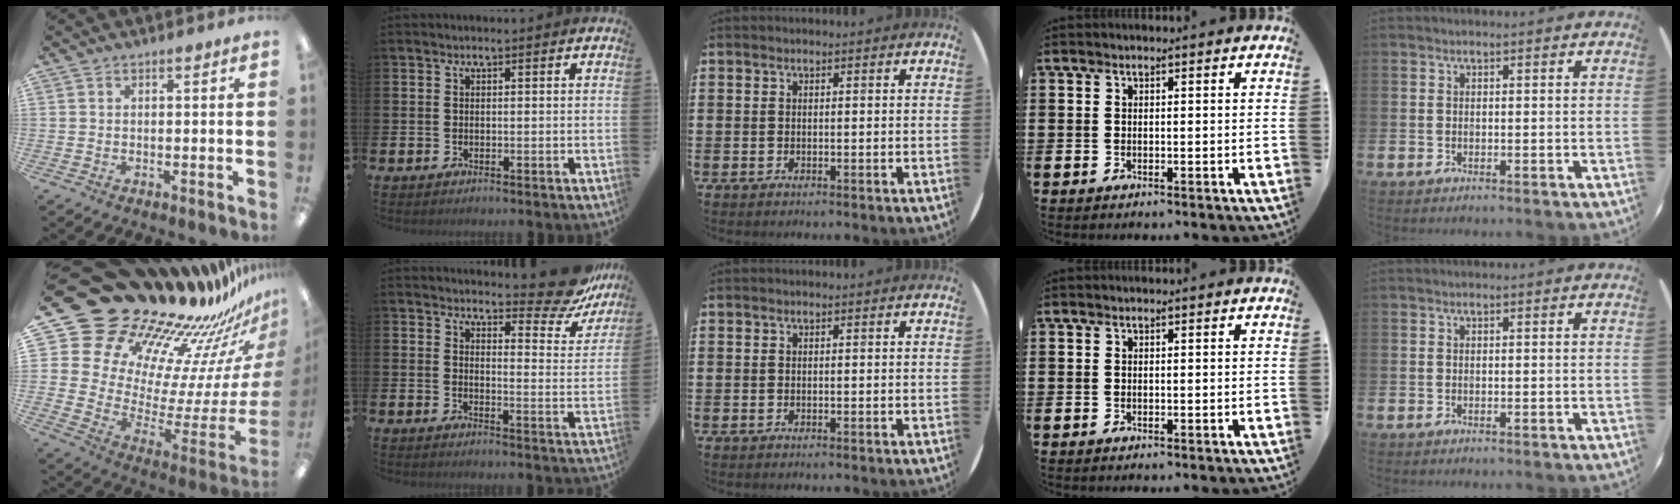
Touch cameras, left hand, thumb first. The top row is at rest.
{"thumb": {"total": 29.4, "force": [24.8, 12.8, 9.4], "torque": [-0.107, -0.248, 0.488]}, "index": {"total": 7.4, "force": [6.8, 1.9, 2.2], "torque": [-0.022, -0.054, 0.115]}}